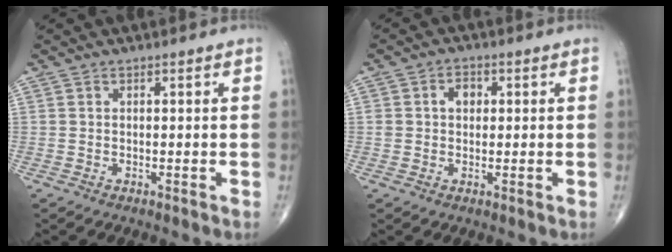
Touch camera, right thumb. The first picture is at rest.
{"total": 3.4, "force": [0.7, 2.7, 2.0], "torque": [-0.016, 0.005, 0.010]}